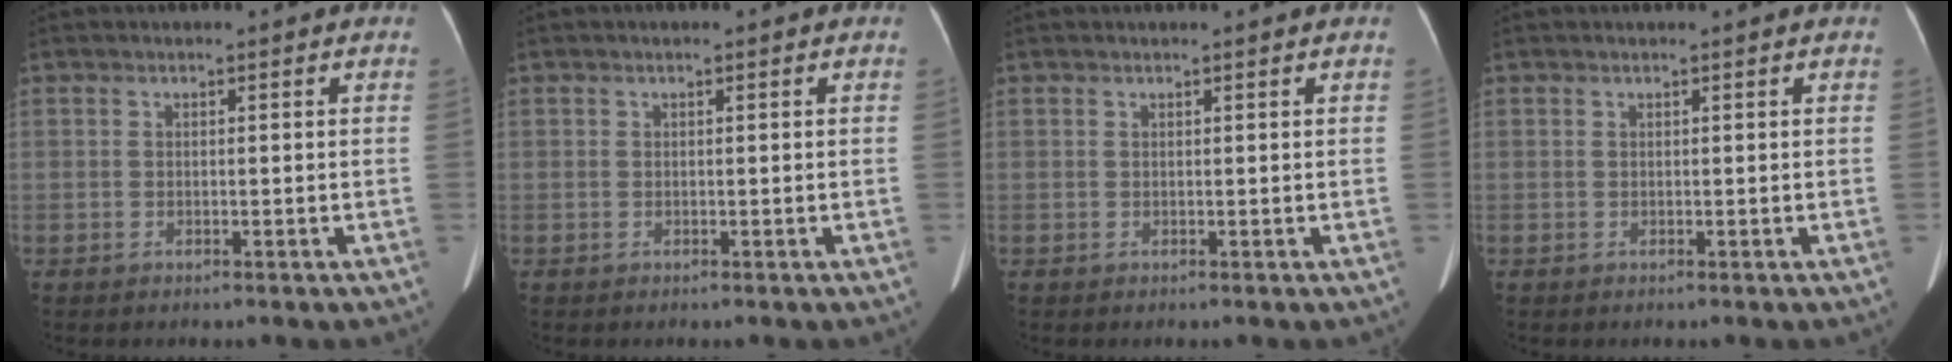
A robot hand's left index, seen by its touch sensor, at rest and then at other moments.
{"total": 0.0}
{"total": 0.8, "force": [0.7, -0.1, 0.3], "torque": [-0.008, 0.005, 0.012]}
{"total": 0.5, "force": [0.5, -0.1, 0.2], "torque": [-0.004, 0.006, 0.009]}